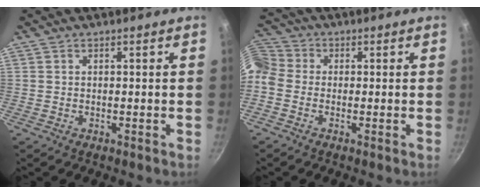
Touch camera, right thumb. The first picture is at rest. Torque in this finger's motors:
{"motor_torque": [2.40, 2.61, 1.07, -0.63, 0.66]}